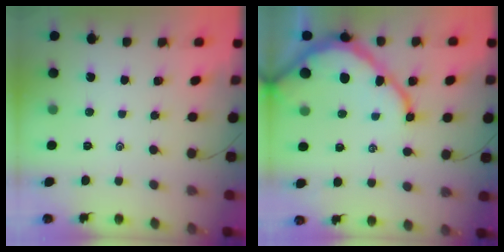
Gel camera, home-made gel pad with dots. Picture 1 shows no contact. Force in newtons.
{"total": 12.3, "press": 12.2, "slide": 1.4}